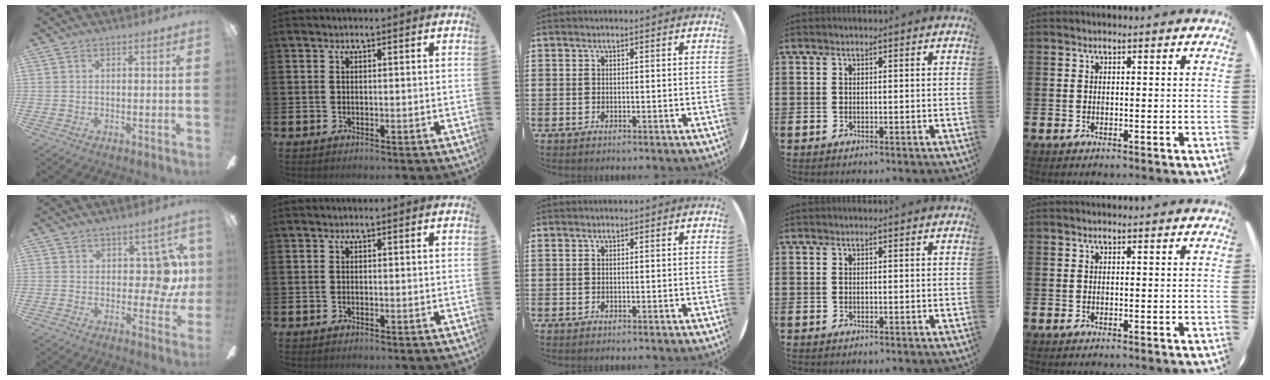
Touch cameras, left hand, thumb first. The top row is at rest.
{"thumb": {"total": 10.1, "force": [0.9, 5.3, 8.5], "torque": [-0.109, 0.002, 0.019]}}